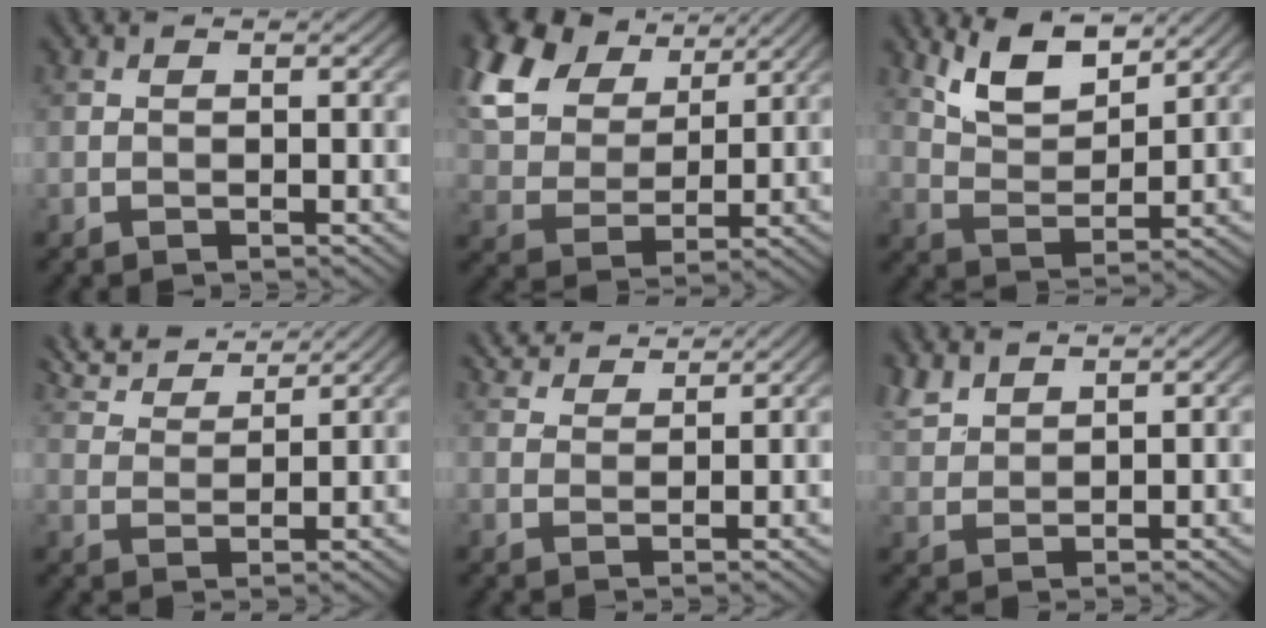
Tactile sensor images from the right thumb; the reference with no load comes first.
{"total": 14.8, "force": [8.1, 9.1, 8.5], "torque": [-0.243, 0.035, 0.152]}
{"total": 7.3, "force": [5.1, 2.7, 4.5], "torque": [-0.100, -0.001, 0.105]}
{"total": 7.2, "force": [6.3, 1.4, 3.1], "torque": [-0.086, 0.017, 0.119]}
{"total": 4.4, "force": [4.0, 0.9, 1.6], "torque": [-0.048, 0.012, 0.077]}
{"total": 4.3, "force": [3.4, 1.8, 1.9], "torque": [-0.054, 0.008, 0.077]}